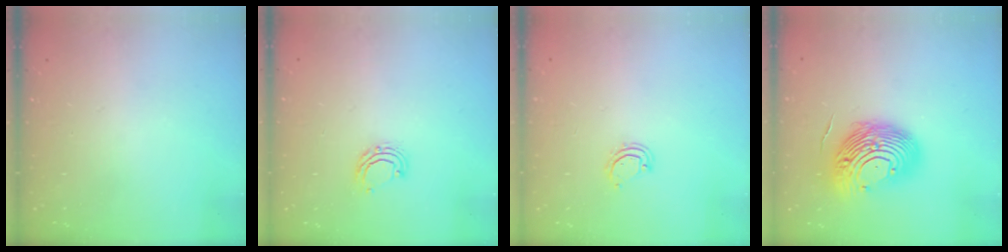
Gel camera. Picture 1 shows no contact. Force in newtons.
{"total": 5.6, "press": 5.6, "slide": 1.0}
{"total": 3.7, "press": 3.7, "slide": 0.2}
{"total": 15.5, "press": 14.6, "slide": 5.1}